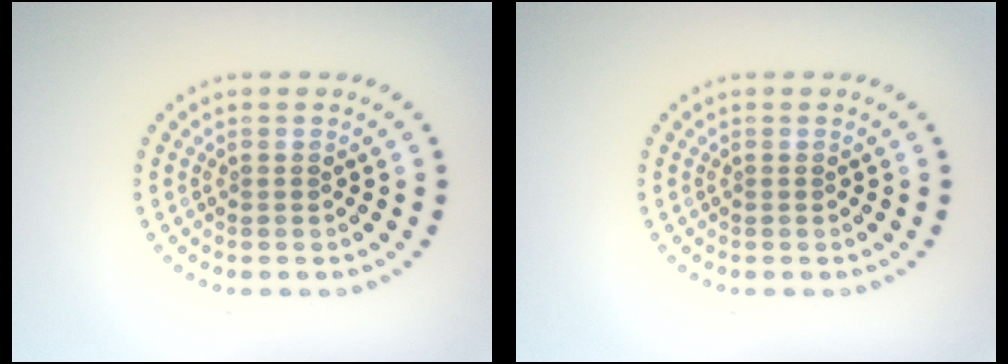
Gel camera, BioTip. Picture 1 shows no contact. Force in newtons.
{"total": 0.0}